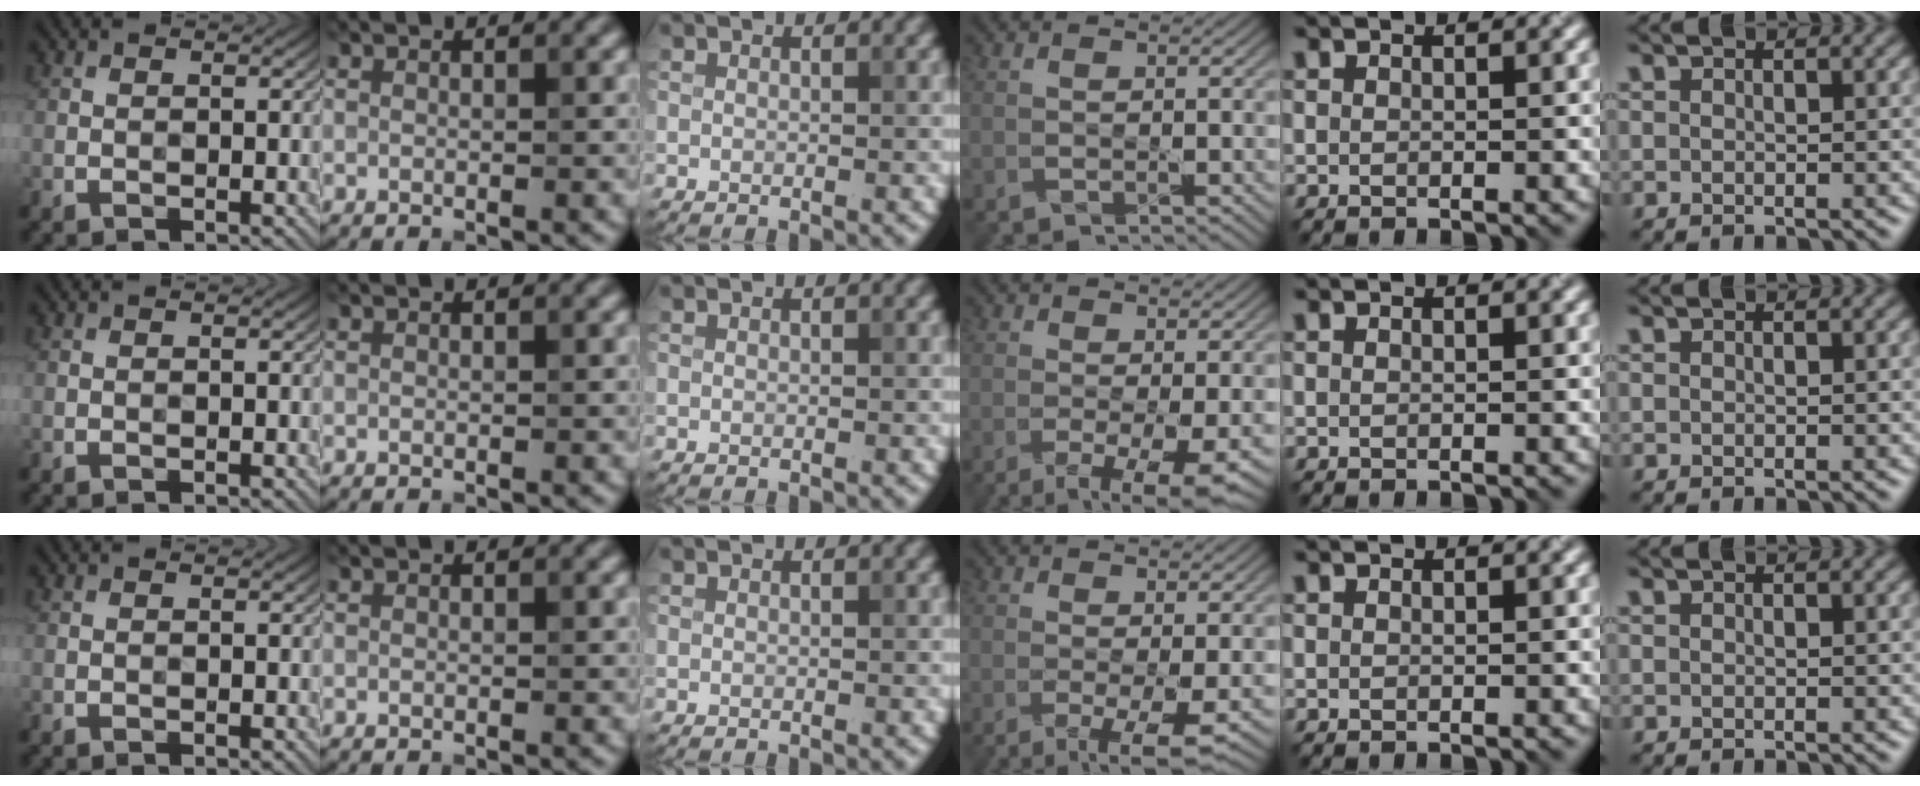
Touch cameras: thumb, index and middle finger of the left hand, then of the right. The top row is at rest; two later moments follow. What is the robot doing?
{"motion": "pour", "object": "watering can"}